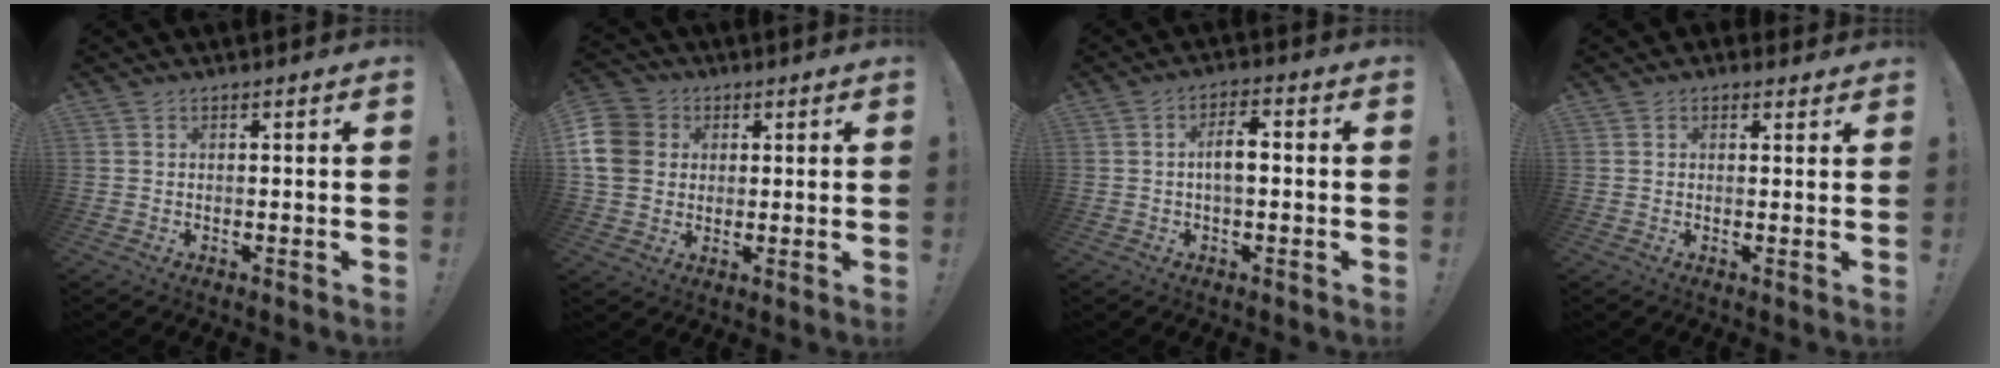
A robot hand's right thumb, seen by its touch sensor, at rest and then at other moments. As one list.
[{"total": 10.5, "force": [1.7, 9.2, 4.9], "torque": [-0.099, 0.001, 0.035]}, {"total": 6.0, "force": [-0.3, 2.4, 5.5], "torque": [-0.101, 0.010, -0.009]}, {"total": 1.8, "force": [1.0, 1.5, 0.3], "torque": [0.009, -0.002, 0.015]}]